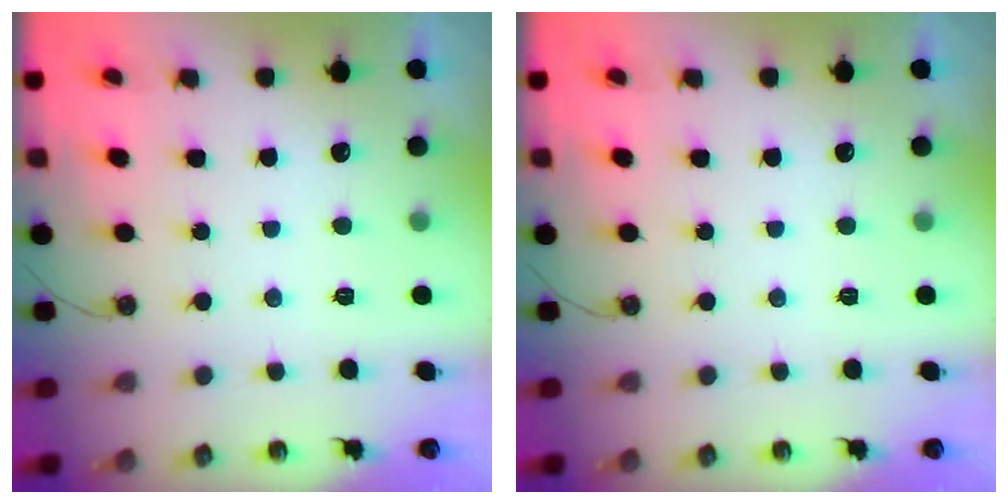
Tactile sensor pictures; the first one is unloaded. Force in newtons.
{"total": 0.0}